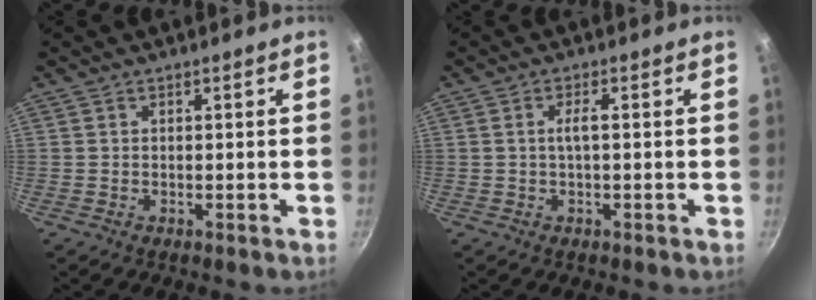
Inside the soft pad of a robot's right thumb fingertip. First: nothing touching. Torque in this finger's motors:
{"motor_torque": [-0.07, -0.15, 0.47, 0.14, -0.01]}